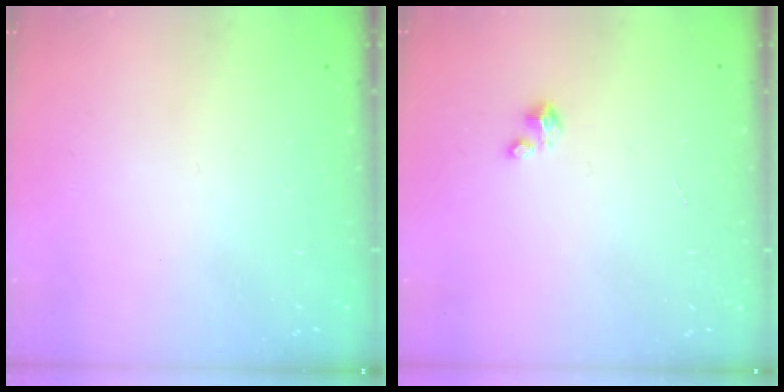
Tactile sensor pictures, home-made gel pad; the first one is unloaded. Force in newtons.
{"total": 0.6, "press": 0.6, "slide": 0.3}